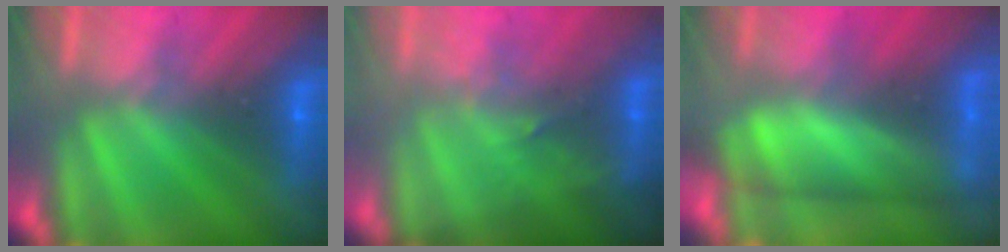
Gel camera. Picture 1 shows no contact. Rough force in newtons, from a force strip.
{"total": 2.7}
{"total": 4.5}